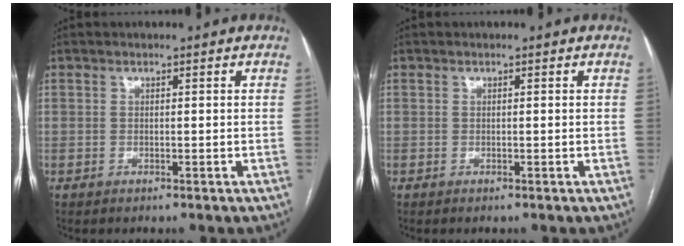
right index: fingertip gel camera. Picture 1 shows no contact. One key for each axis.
{"total": 0.0}